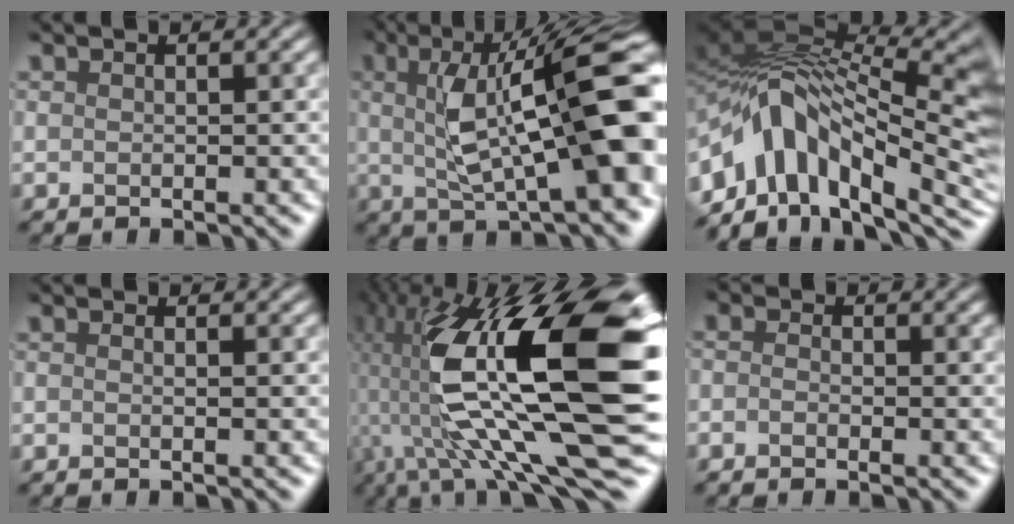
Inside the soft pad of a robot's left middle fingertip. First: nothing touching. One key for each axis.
{"total": 9.8, "fx": 0.8, "fy": 2.0, "fz": 9.6, "tx": -0.167, "ty": 0.013, "tz": 0.034}
{"total": 12.9, "fx": -3.1, "fy": 7.7, "fz": 9.9, "tx": -0.205, "ty": 0.014, "tz": -0.024}
{"total": 0.8, "fx": 0.0, "fy": 0.5, "fz": 0.7, "tx": 0.006, "ty": 0.002, "tz": -0.010}
{"total": 16.4, "fx": 0.7, "fy": 6.0, "fz": 15.3, "tx": -0.323, "ty": -0.012, "tz": 0.049}
{"total": 1.9, "fx": -1.4, "fy": -0.8, "fz": -0.9, "tx": -0.009, "ty": -0.001, "tz": -0.001}